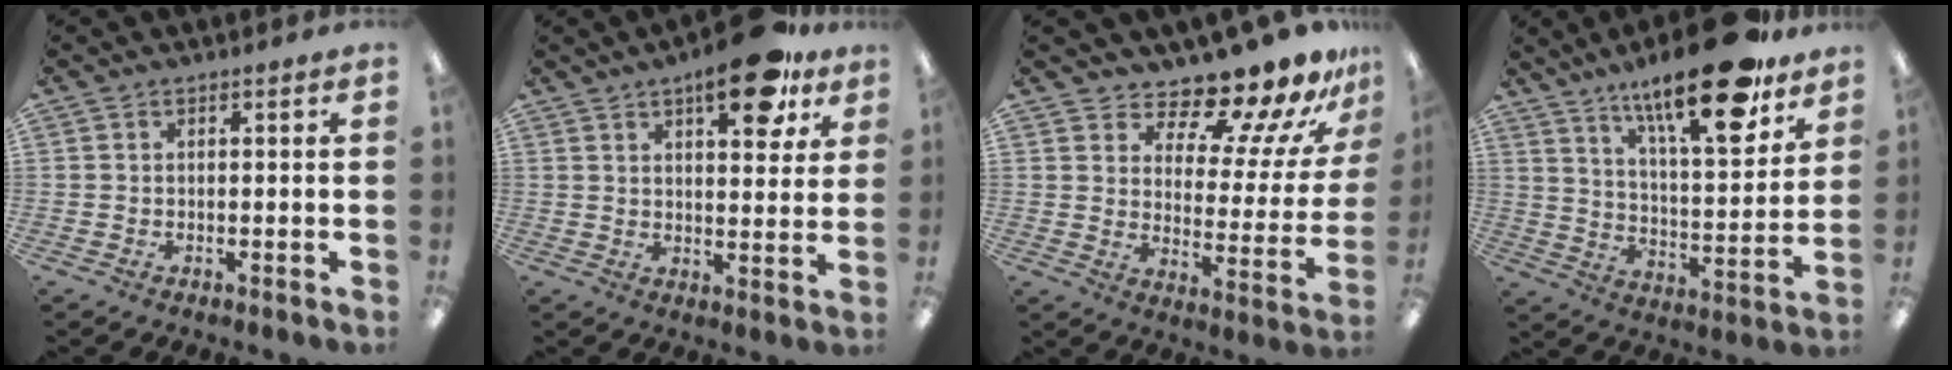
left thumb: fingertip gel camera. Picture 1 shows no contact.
{"total": 14.2, "force": [8.4, 5.6, 10.0], "torque": [-0.117, -0.040, 0.131]}
{"total": 14.1, "force": [12.9, 3.2, 4.9], "torque": [-0.078, -0.118, 0.215]}
{"total": 21.8, "force": [15.4, 5.7, 14.3], "torque": [-0.226, -0.092, 0.247]}